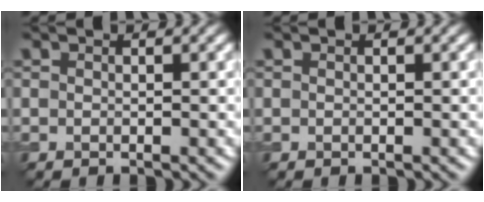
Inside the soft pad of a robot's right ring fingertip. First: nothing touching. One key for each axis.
{"total": 0.0}